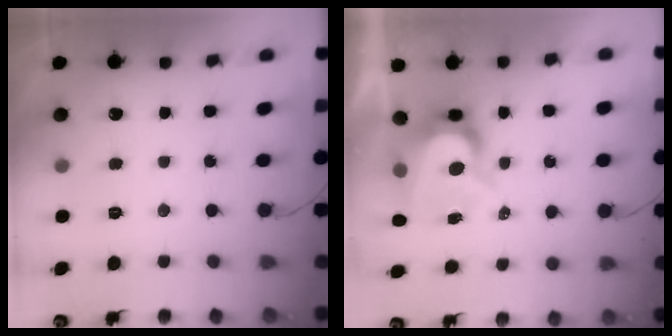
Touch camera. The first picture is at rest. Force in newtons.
{"total": 7.8, "press": 7.8, "slide": 0.5}